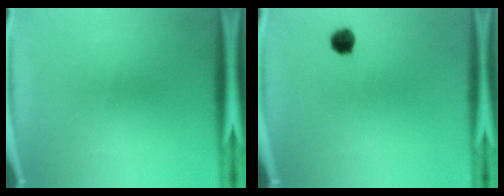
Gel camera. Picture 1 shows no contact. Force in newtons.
{"total": 3.0}